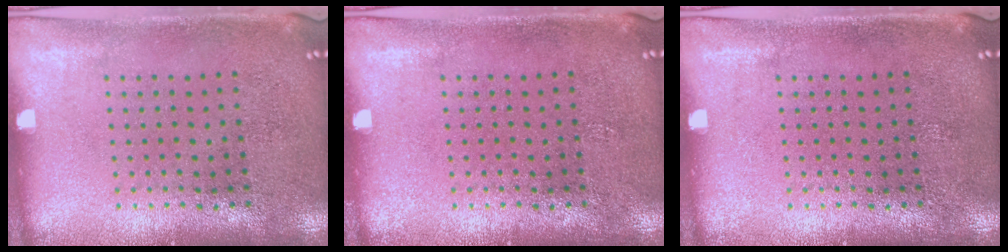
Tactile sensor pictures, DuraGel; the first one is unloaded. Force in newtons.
{"total": 0.0}
{"total": 0.0}